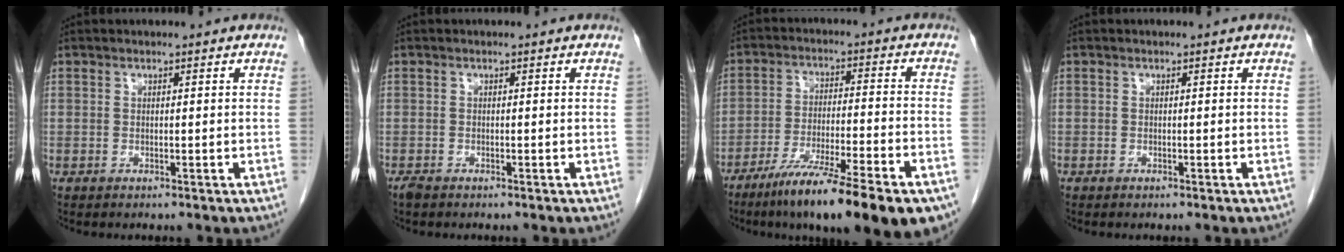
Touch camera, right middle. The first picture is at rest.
{"total": 1.0, "force": [-0.8, 0.3, 0.4], "torque": [-0.018, -0.004, -0.015]}
{"total": 20.4, "force": [-14.6, 2.2, 14.0], "torque": [-0.161, -0.020, -0.227]}
{"total": 0.0}